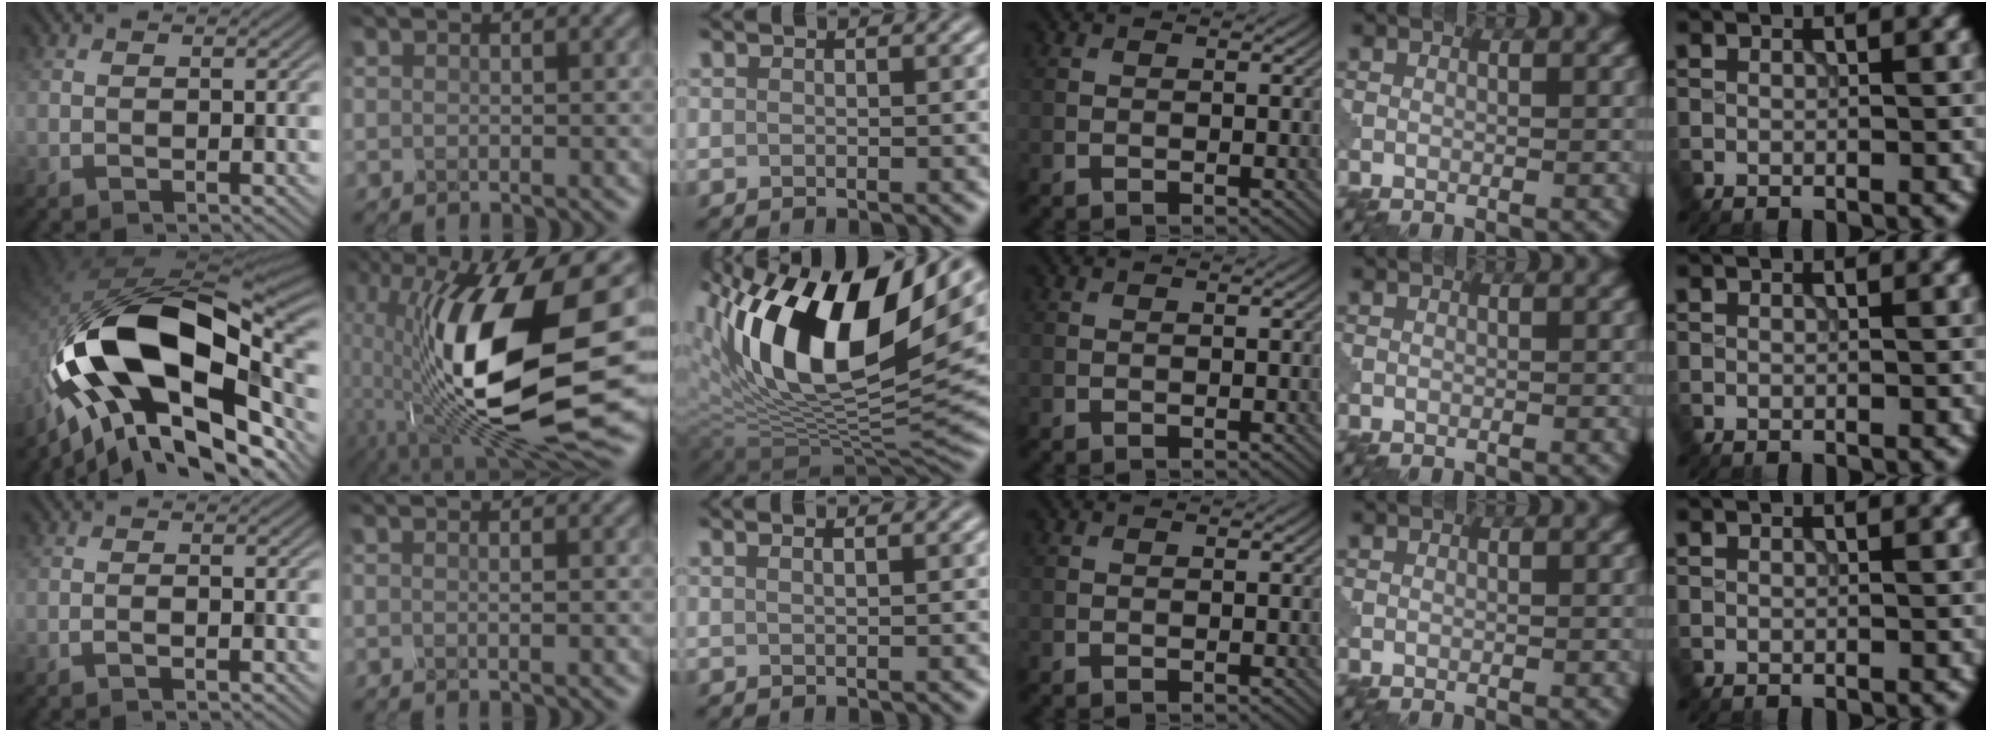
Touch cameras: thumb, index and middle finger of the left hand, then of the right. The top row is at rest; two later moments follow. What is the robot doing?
{"motion": "shake", "object": "medicine bottle"}